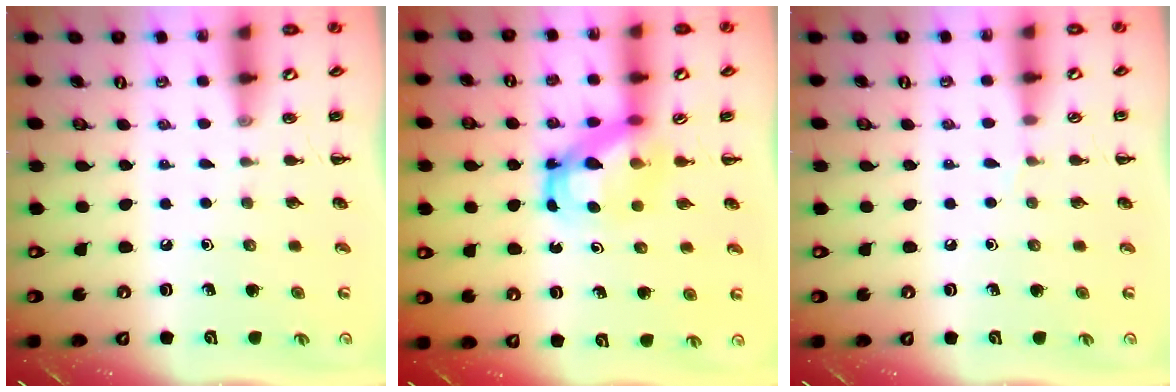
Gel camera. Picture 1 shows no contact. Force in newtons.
{"total": 5.2, "press": 5.2, "slide": 0.7}
{"total": 2.9, "press": 2.7, "slide": 1.1}